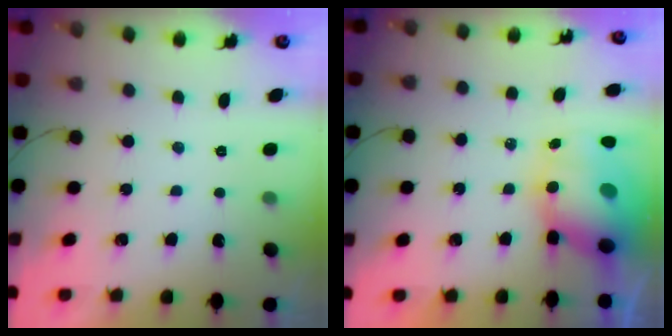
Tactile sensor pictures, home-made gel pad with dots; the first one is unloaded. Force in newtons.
{"total": 13.2, "press": 12.8, "slide": 3.3}